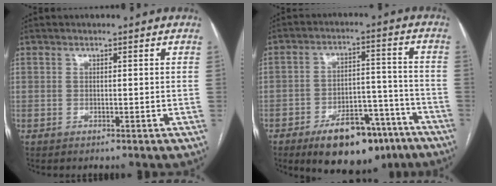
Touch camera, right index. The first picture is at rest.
{"total": 14.8, "force": [-10.2, 6.5, 8.6], "torque": [-0.112, 0.028, -0.150]}